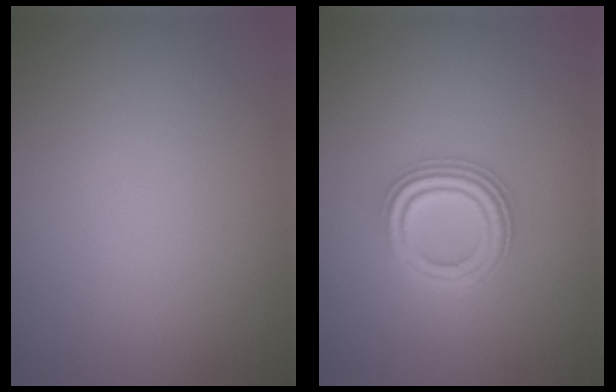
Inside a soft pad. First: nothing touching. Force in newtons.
{"total": 3.7, "press": 3.0, "slide": 2.1}